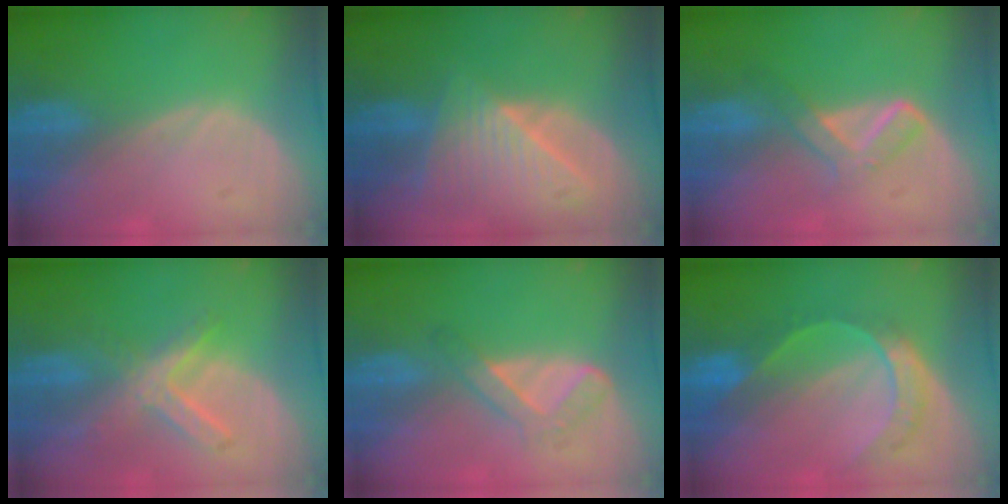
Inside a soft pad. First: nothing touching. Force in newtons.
{"total": 9.0, "press": 8.0, "slide": 4.0}
{"total": 5.2, "press": 4.9, "slide": 2.0}
{"total": 7.2, "press": 6.4, "slide": 3.5}
{"total": 4.8, "press": 4.3, "slide": 2.1}
{"total": 7.7, "press": 6.4, "slide": 4.2}